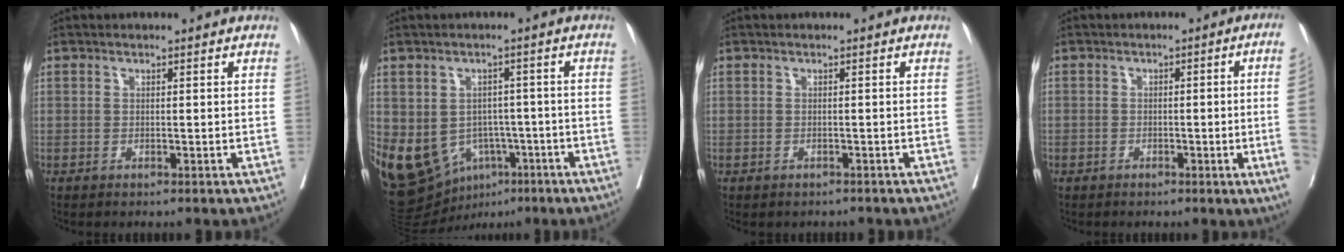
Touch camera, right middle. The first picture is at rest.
{"total": 13.4, "force": [-5.1, 10.4, 6.7], "torque": [-0.136, 0.016, -0.062]}
{"total": 1.7, "force": [-1.4, 0.9, 0.1], "torque": [-0.007, -0.001, -0.020]}
{"total": 7.8, "force": [-1.2, -1.7, 7.5], "torque": [-0.078, -0.007, -0.017]}